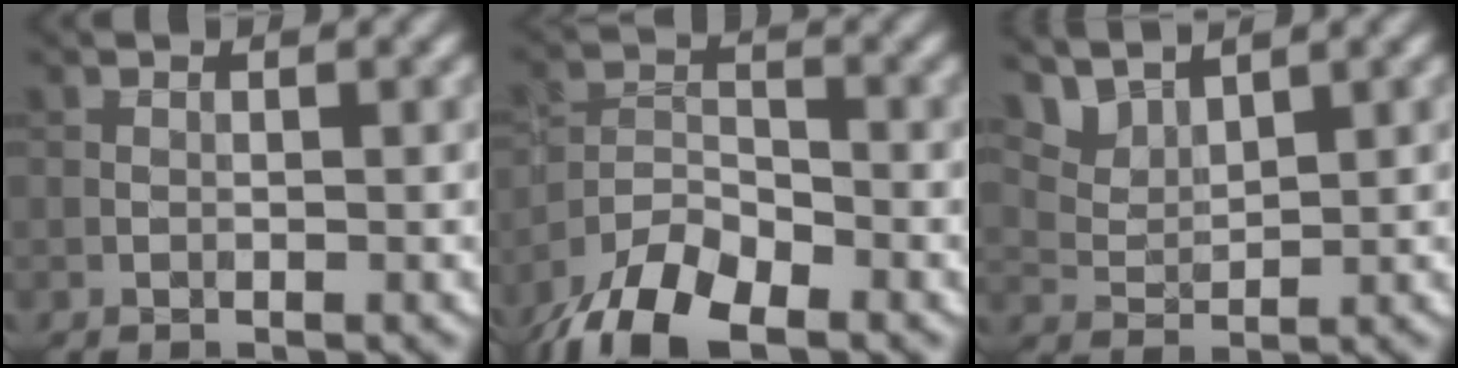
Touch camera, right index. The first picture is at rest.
{"total": 7.6, "force": [-5.5, 3.1, 4.2], "torque": [-0.072, -0.011, -0.106]}
{"total": 3.8, "force": [3.4, 1.1, 1.3], "torque": [-0.041, -0.009, 0.080]}